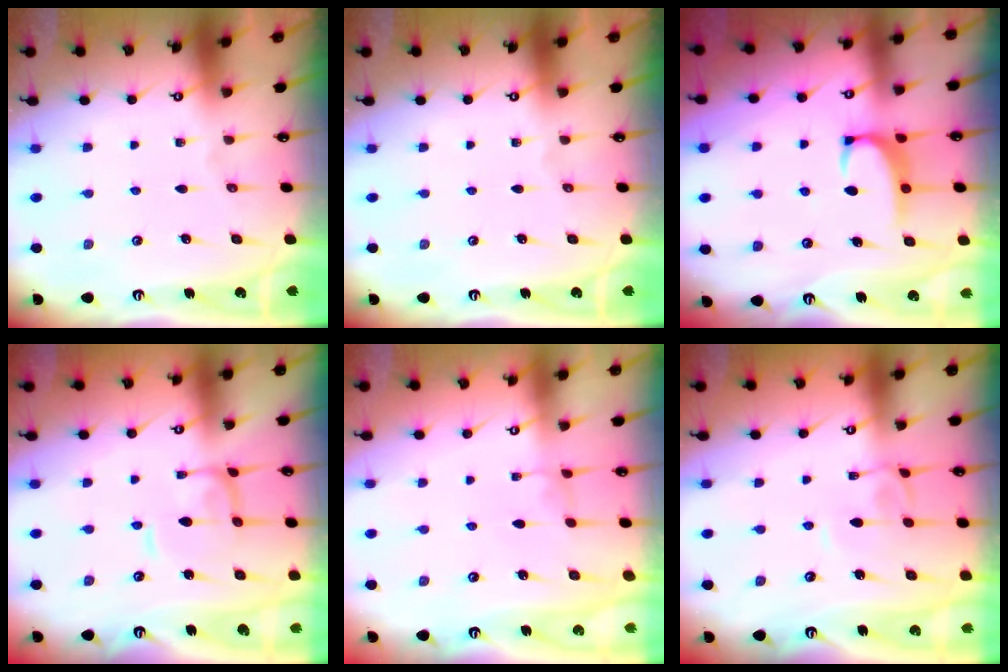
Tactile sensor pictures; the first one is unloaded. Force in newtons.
{"total": 0.0}
{"total": 2.2, "press": 2.1, "slide": 0.7}
{"total": 0.0}
{"total": 2.6, "press": 2.6, "slide": 0.2}
{"total": 1.9, "press": 1.9, "slide": 0.3}